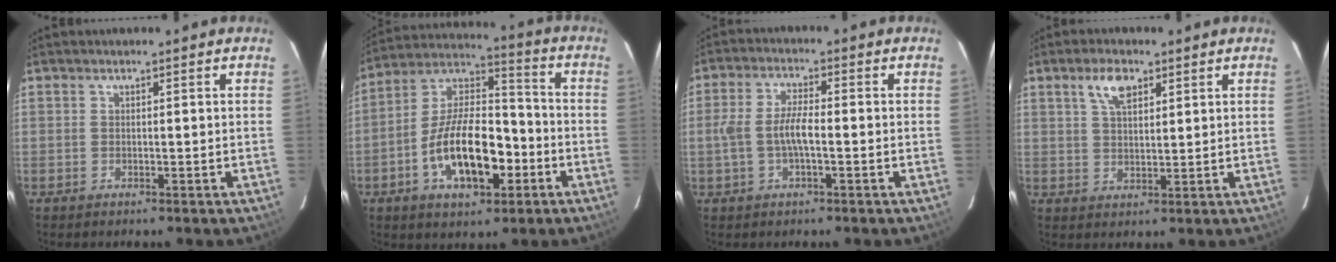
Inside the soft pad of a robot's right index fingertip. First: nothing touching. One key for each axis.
{"total": 16.9, "fx": -5.9, "fy": 7.8, "fz": 13.8, "tx": -0.258, "ty": 0.015, "tz": -0.099}
{"total": 5.7, "fx": -1.3, "fy": 1.6, "fz": 5.3, "tx": -0.112, "ty": 0.007, "tz": -0.023}
{"total": 5.3, "fx": 2.9, "fy": 2.4, "fz": 3.7, "tx": -0.066, "ty": 0.010, "tz": 0.054}